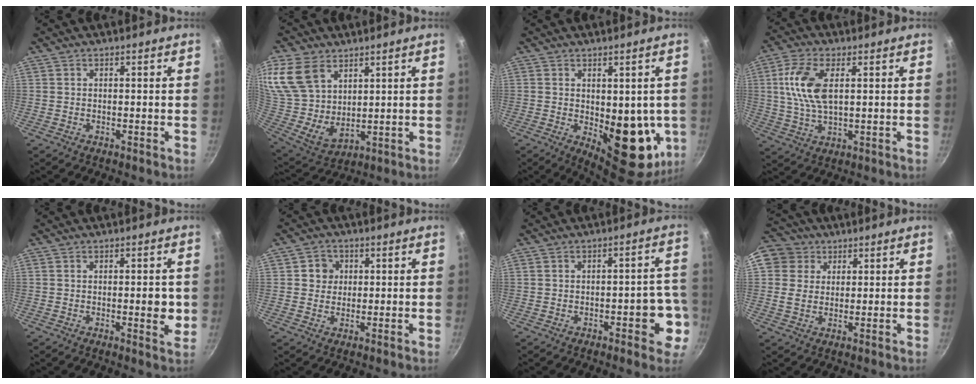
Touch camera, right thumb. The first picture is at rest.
{"total": 18.3, "force": [9.2, 11.7, 10.6], "torque": [-0.230, -0.021, 0.200]}
{"total": 15.6, "force": [-1.9, 8.0, 13.3], "torque": [-0.120, -0.028, -0.010]}
{"total": 10.2, "force": [2.2, 5.0, 8.6], "torque": [-0.171, 0.004, 0.041]}
{"total": 4.6, "force": [-0.3, 1.5, 4.3], "torque": [-0.051, -0.006, -0.005]}
{"total": 4.0, "force": [0.7, 3.8, 1.0], "torque": [0.013, 0.004, 0.006]}
{"total": 8.0, "force": [-2.7, 3.6, 6.6], "torque": [-0.046, 0.031, -0.032]}
{"total": 10.5, "force": [4.0, 8.9, 3.8], "torque": [-0.066, 0.010, 0.063]}